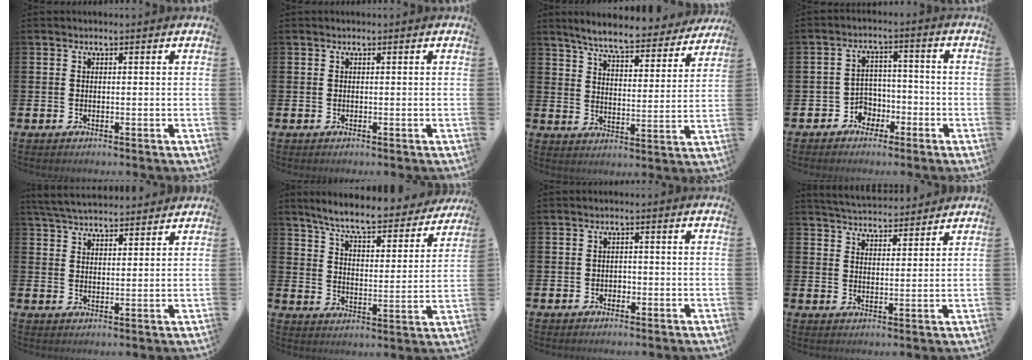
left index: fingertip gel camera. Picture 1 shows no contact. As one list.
[{"total": 0.0}, {"total": 7.0, "force": [6.5, 0.6, 2.4], "torque": [-0.068, -0.042, 0.110]}, {"total": 3.8, "force": [-2.2, 3.1, 0.5], "torque": [-0.023, 0.005, -0.051]}, {"total": 4.8, "force": [4.7, 0.7, 0.8], "torque": [-0.035, -0.018, 0.087]}, {"total": 7.6, "force": [7.0, 0.8, 2.8], "torque": [-0.080, -0.048, 0.117]}, {"total": 1.3, "force": [-0.6, 1.1, 0.3], "torque": [-0.003, 0.000, -0.016]}, {"total": 4.8, "force": [4.8, 0.6, 0.0], "torque": [-0.016, -0.028, 0.087]}]